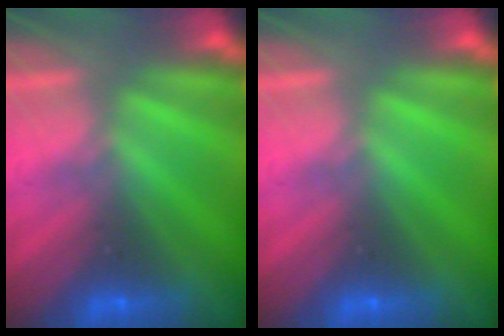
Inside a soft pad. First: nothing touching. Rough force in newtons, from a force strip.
{"total": 0.0}